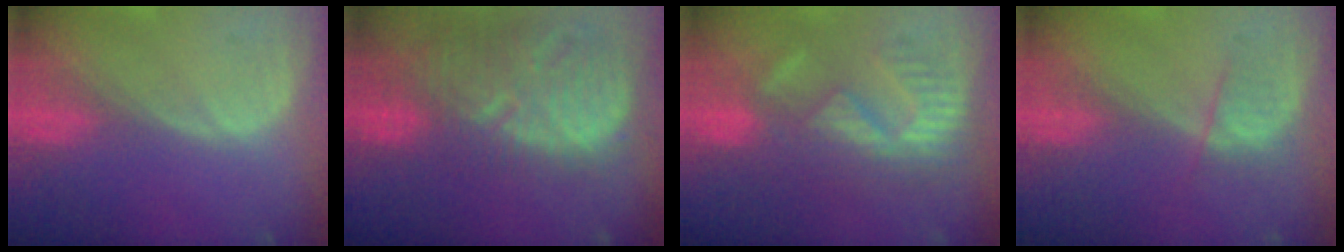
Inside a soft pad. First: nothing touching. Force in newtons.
{"total": 13.1, "press": 11.4, "slide": 6.5}
{"total": 8.9, "press": 8.1, "slide": 3.6}
{"total": 2.5, "press": 2.3, "slide": 0.9}